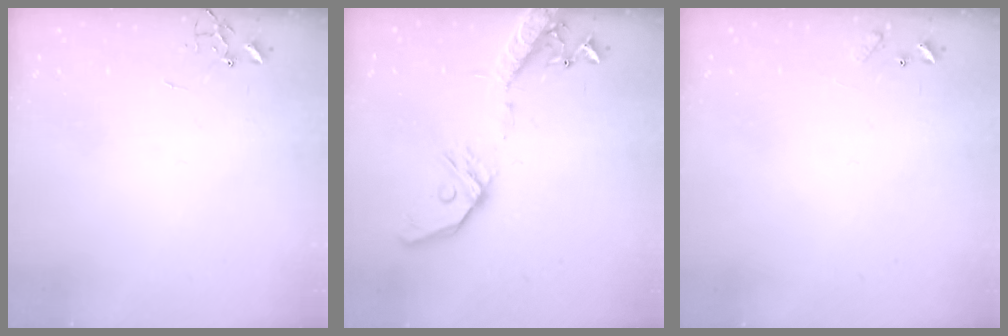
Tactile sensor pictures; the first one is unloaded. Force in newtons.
{"total": 16.0, "press": 15.7, "slide": 3.1}
{"total": 6.4, "press": 6.4, "slide": 0.5}